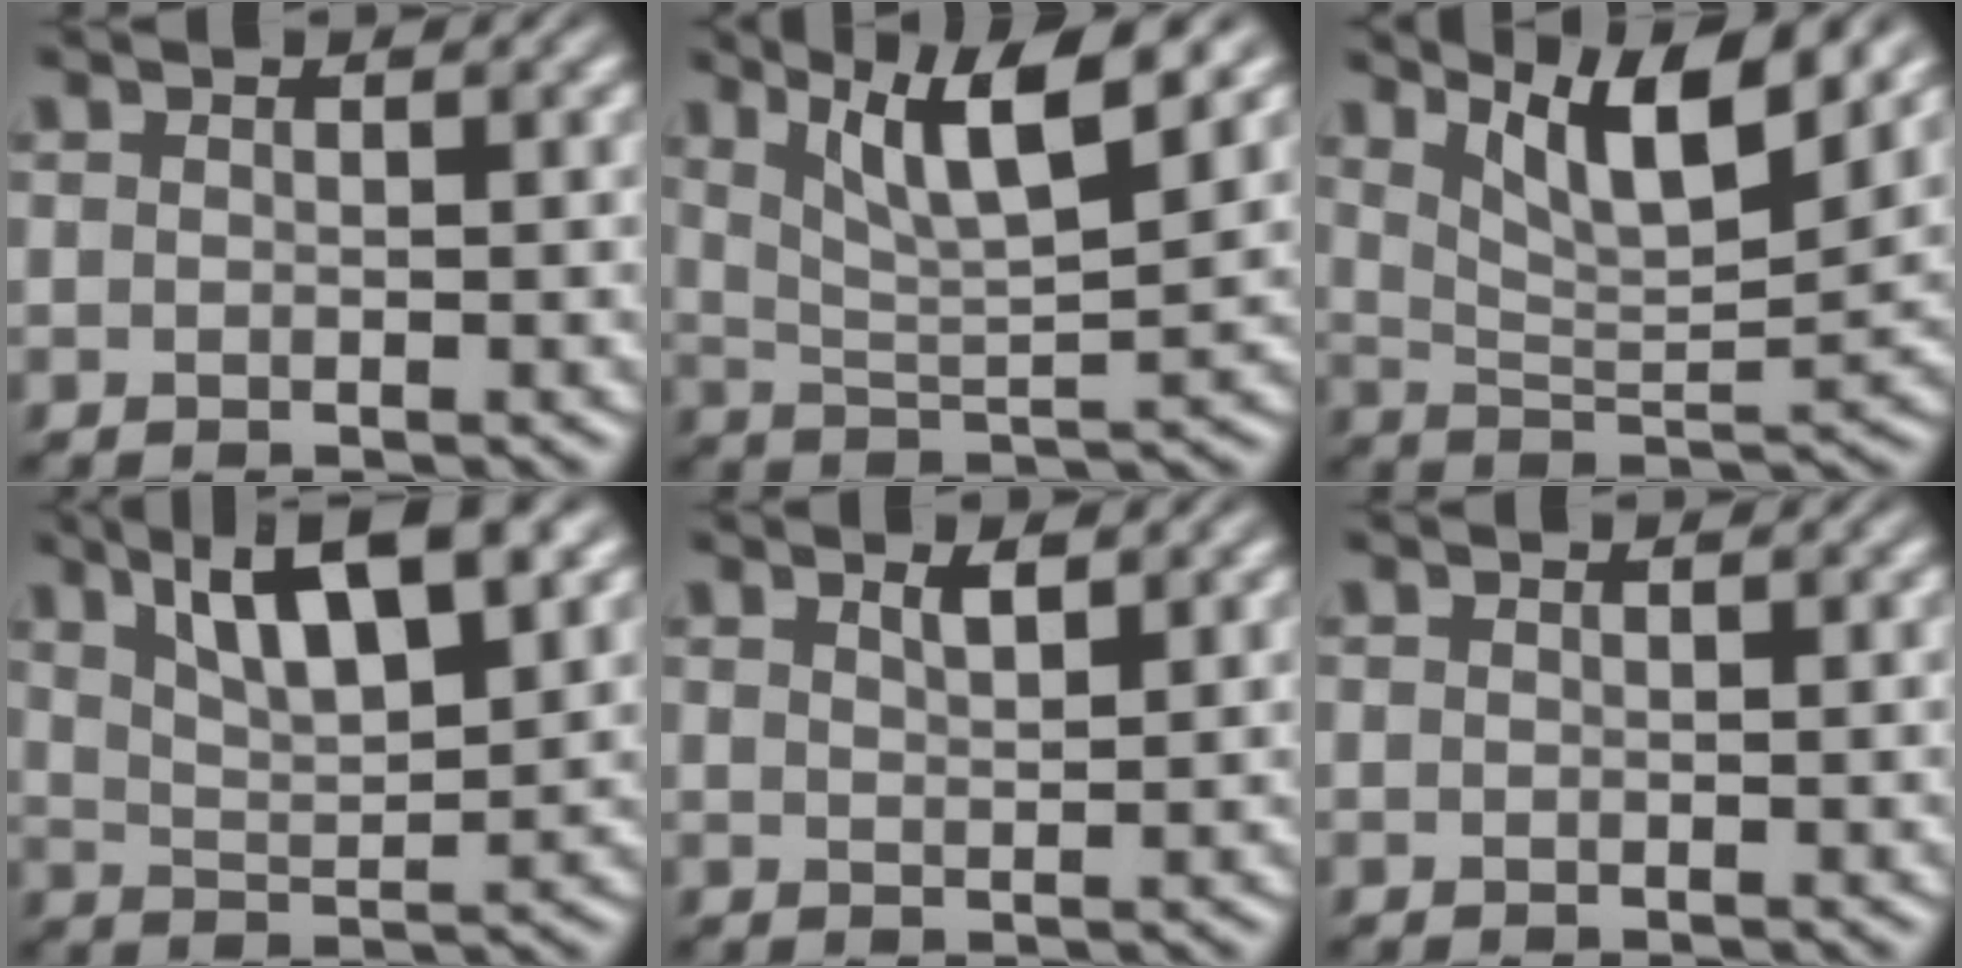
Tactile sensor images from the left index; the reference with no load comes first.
{"total": 7.4, "force": [4.2, 1.7, 5.9], "torque": [-0.100, 0.007, 0.074]}
{"total": 8.1, "force": [5.2, 2.0, 5.8], "torque": [-0.094, 0.005, 0.087]}
{"total": 8.2, "force": [5.0, 2.2, 6.1], "torque": [-0.102, 0.013, 0.087]}
{"total": 1.5, "force": [1.1, 0.4, 0.9], "torque": [-0.014, 0.003, 0.018]}
{"total": 0.0}